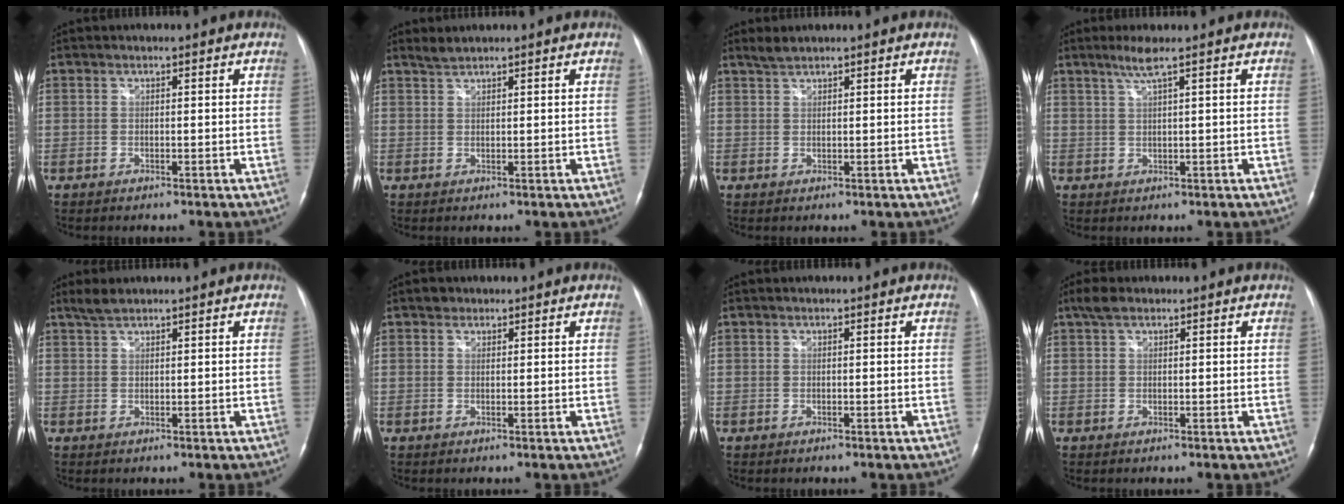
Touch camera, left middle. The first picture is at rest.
{"total": 1.3, "force": [1.3, -0.2, 0.2], "torque": [-0.007, 0.004, 0.031]}
{"total": 1.6, "force": [1.5, 0.0, 0.5], "torque": [-0.015, 0.005, 0.035]}
{"total": 2.6, "force": [1.6, -0.5, 2.1], "torque": [-0.048, 0.001, 0.034]}
{"total": 2.0, "force": [1.8, 0.2, 0.9], "torque": [-0.026, 0.007, 0.039]}
{"total": 1.2, "force": [0.9, 0.8, 0.1], "torque": [0.000, 0.004, 0.011]}
{"total": 0.0}
{"total": 2.3, "force": [1.6, 0.9, 1.3], "torque": [-0.032, 0.017, 0.032]}